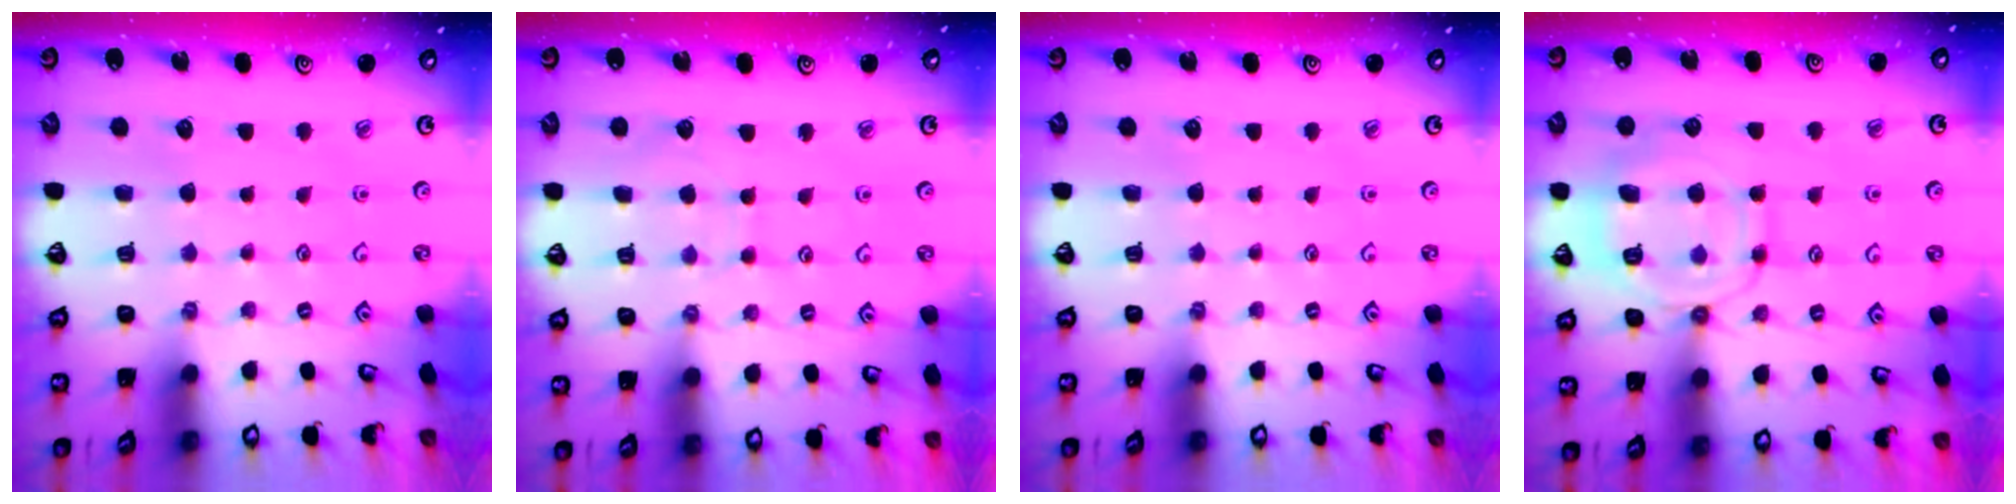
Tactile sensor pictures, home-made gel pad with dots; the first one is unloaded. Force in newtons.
{"total": 5.4, "press": 5.4, "slide": 0.1}
{"total": 0.0}
{"total": 12.8, "press": 12.7, "slide": 1.2}